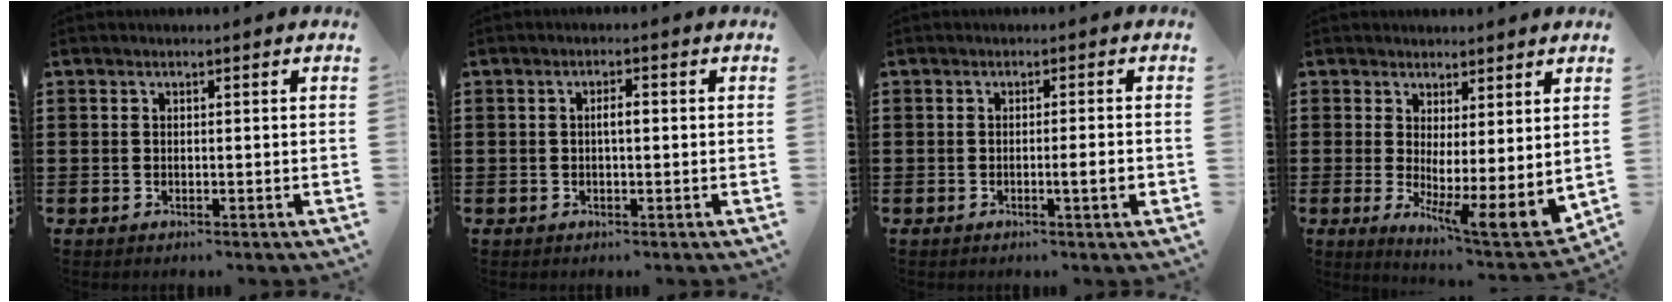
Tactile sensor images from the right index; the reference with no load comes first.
{"total": 1.9, "force": [0.0, 0.5, 1.8], "torque": [-0.034, 0.001, -0.001]}
{"total": 2.8, "force": [-0.8, 0.0, 2.7], "torque": [-0.044, -0.006, -0.014]}
{"total": 3.8, "force": [1.1, 0.5, 3.6], "torque": [-0.062, -0.042, 0.022]}